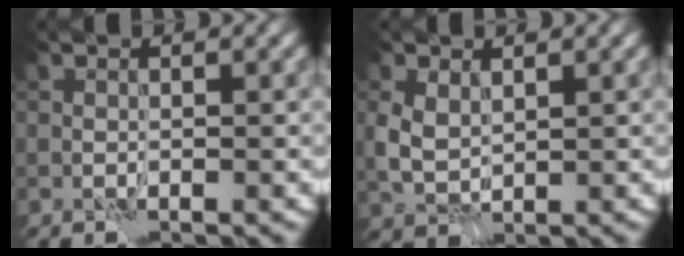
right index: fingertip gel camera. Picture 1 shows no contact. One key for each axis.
{"total": 2.8, "fx": 1.1, "fy": 1.8, "fz": 1.7, "tx": -0.047, "ty": 0.000, "tz": 0.023}